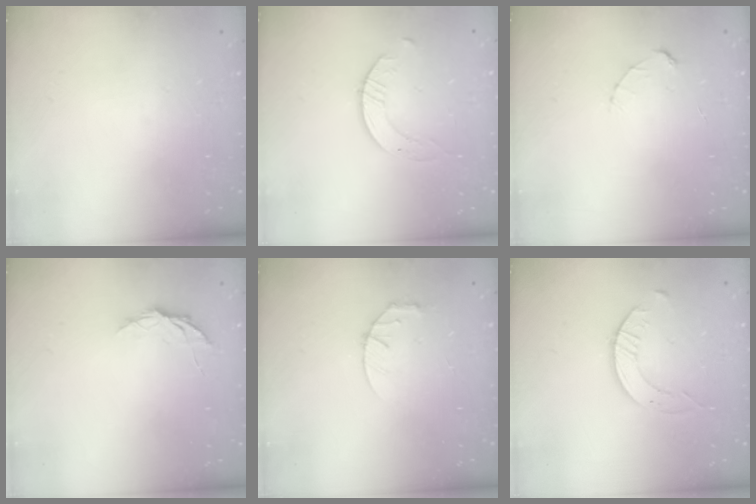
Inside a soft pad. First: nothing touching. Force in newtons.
{"total": 1.7, "press": 1.7, "slide": 0.2}
{"total": 2.7, "press": 2.7, "slide": 0.3}
{"total": 5.1, "press": 5.1, "slide": 0.4}
{"total": 3.6, "press": 3.6, "slide": 0.5}
{"total": 3.5, "press": 3.5, "slide": 0.5}